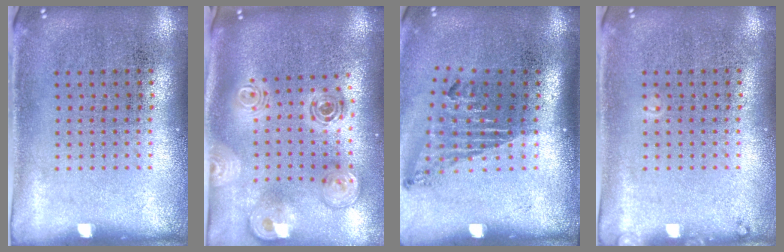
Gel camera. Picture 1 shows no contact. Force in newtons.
{"total": 2.1, "press": 1.8, "slide": 1.1}
{"total": 1.7, "press": 1.1, "slide": 1.3}
{"total": 0.6, "press": 0.6, "slide": 0.2}